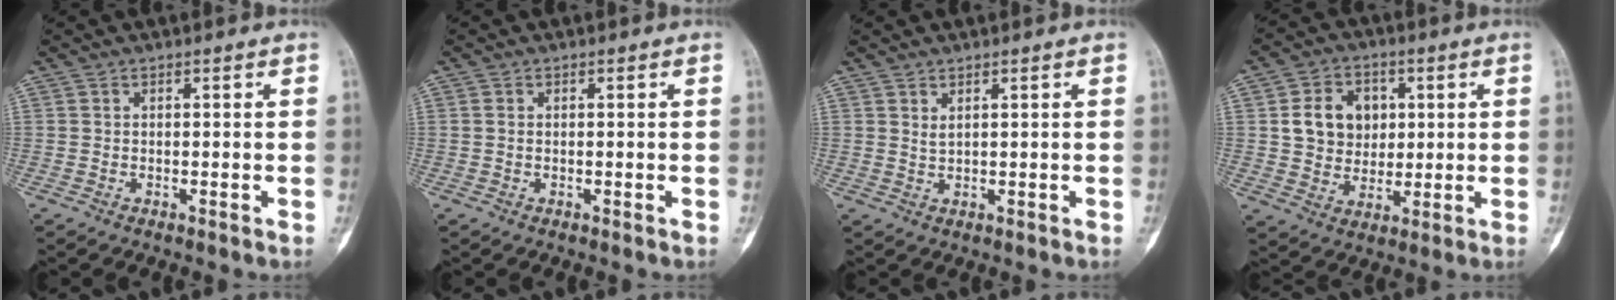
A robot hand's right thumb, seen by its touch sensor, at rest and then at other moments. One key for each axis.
{"total": 0.7, "fx": 0.0, "fy": 0.5, "fz": 0.5, "tx": -0.011, "ty": 0.000, "tz": -0.002}
{"total": 1.2, "fx": 0.7, "fy": 0.5, "fz": 0.9, "tx": -0.013, "ty": -0.005, "tz": 0.017}
{"total": 10.4, "fx": 2.1, "fy": 8.6, "fz": 5.5, "tx": -0.047, "ty": -0.003, "tz": 0.039}